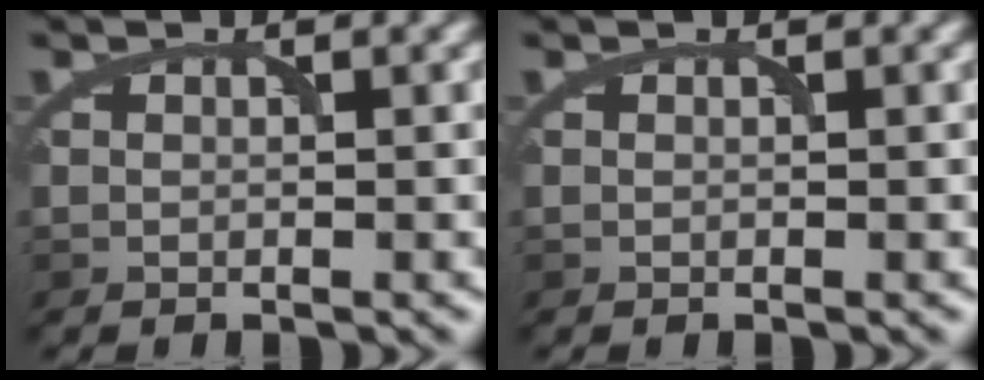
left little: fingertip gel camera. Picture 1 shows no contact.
{"total": 0.0}